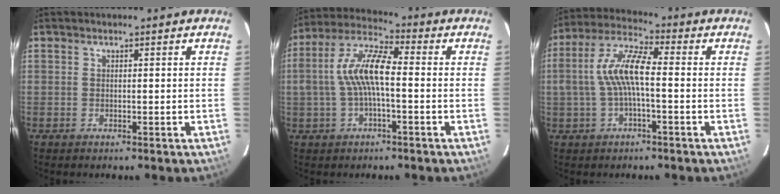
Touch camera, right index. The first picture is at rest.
{"total": 10.3, "force": [-0.7, 3.4, 9.7], "torque": [-0.199, 0.018, -0.013]}
{"total": 9.5, "force": [-0.7, 2.7, 9.0], "torque": [-0.187, 0.016, -0.011]}